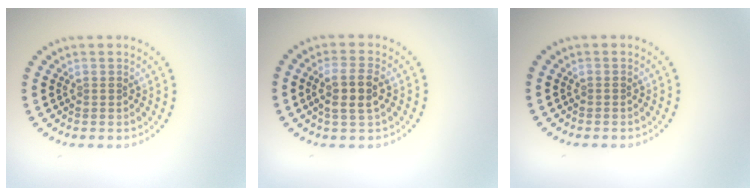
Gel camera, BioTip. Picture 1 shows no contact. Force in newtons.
{"total": 3.0, "press": 2.7, "slide": 1.2}
{"total": 0.0}